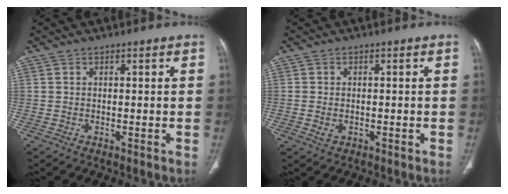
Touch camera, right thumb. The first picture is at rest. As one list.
[{"total": 1.9, "force": [-0.4, 1.3, 1.2], "torque": [-0.024, 0.003, -0.003]}]